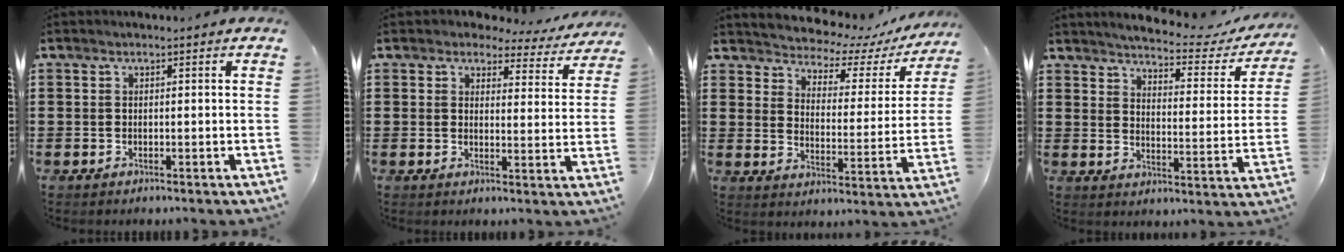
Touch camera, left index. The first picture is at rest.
{"total": 3.7, "force": [3.3, 1.2, 1.0], "torque": [-0.030, -0.013, 0.056]}
{"total": 3.8, "force": [3.6, 1.1, 0.6], "torque": [-0.029, -0.036, 0.051]}
{"total": 4.0, "force": [3.8, -0.1, 1.3], "torque": [-0.040, -0.033, 0.055]}